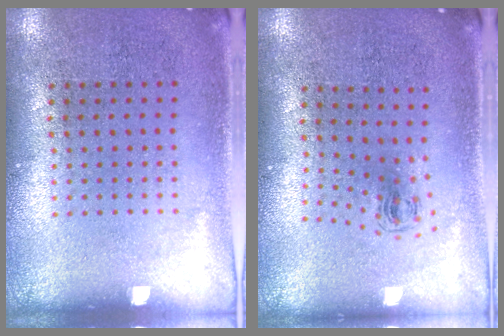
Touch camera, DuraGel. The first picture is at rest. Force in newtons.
{"total": 0.7, "press": 0.4, "slide": 0.6}